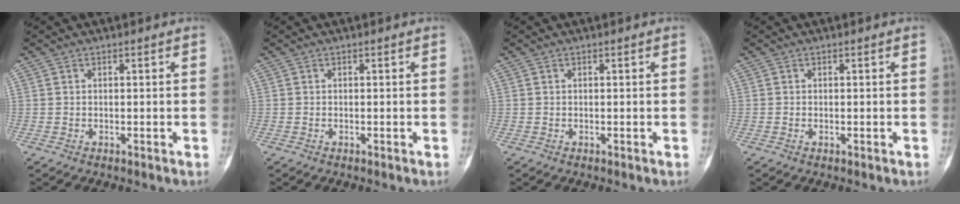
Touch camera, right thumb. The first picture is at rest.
{"total": 0.0}
{"total": 0.0}
{"total": 0.0}